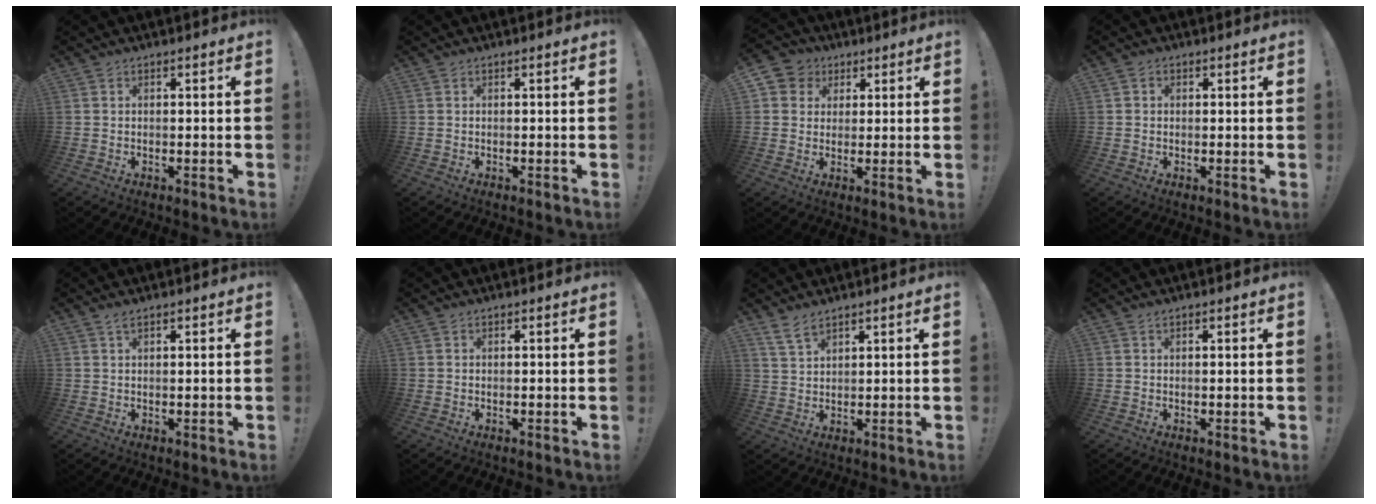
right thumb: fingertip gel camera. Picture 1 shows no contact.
{"total": 0.0}
{"total": 6.5, "force": [2.0, 6.1, 1.3], "torque": [-0.017, -0.007, 0.041]}
{"total": 1.3, "force": [0.0, 1.2, 0.4], "torque": [0.001, 0.000, -0.001]}
{"total": 1.5, "force": [1.0, 0.5, 1.1], "torque": [-0.014, -0.003, 0.016]}
{"total": 0.0}
{"total": 5.5, "force": [4.4, 2.4, 2.3], "torque": [-0.040, -0.022, 0.085]}
{"total": 0.8, "force": [0.5, 0.1, 0.5], "torque": [-0.002, -0.003, 0.008]}